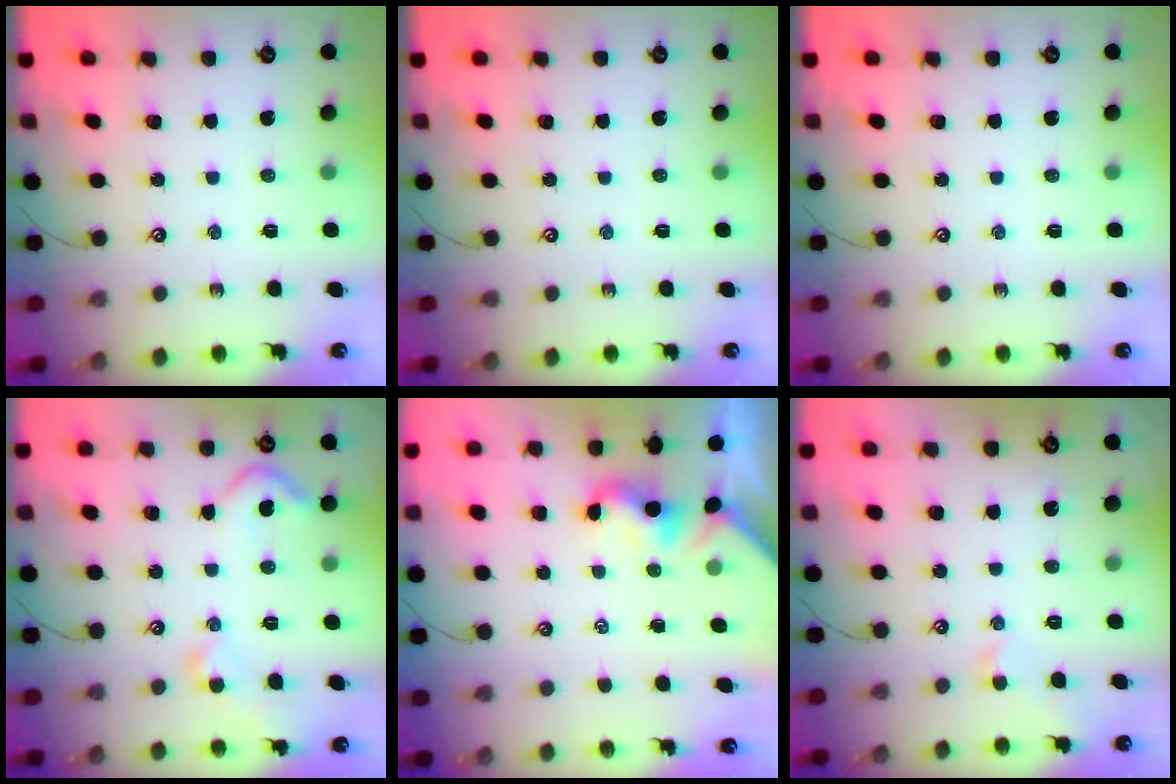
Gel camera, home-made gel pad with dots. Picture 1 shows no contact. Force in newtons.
{"total": 0.0}
{"total": 0.0}
{"total": 5.6, "press": 5.6, "slide": 0.5}
{"total": 2.0, "press": 1.9, "slide": 0.4}
{"total": 0.0}